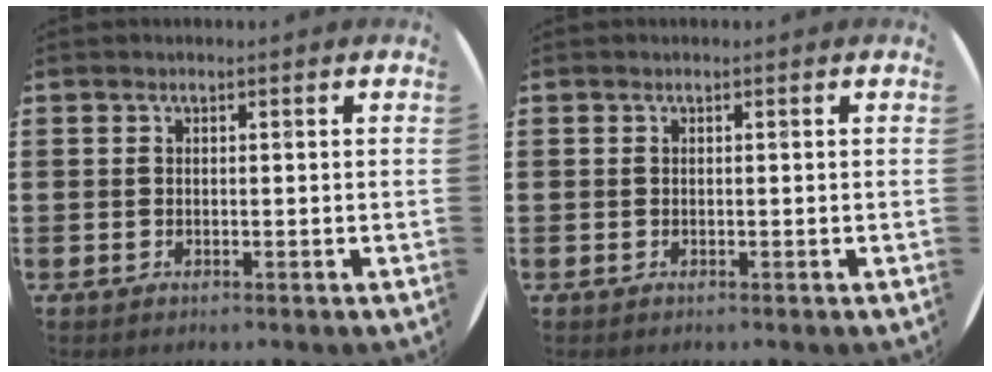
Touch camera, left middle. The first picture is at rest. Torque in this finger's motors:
{"motor_torque": [0.02, 0.02, 0.00, 0.00]}